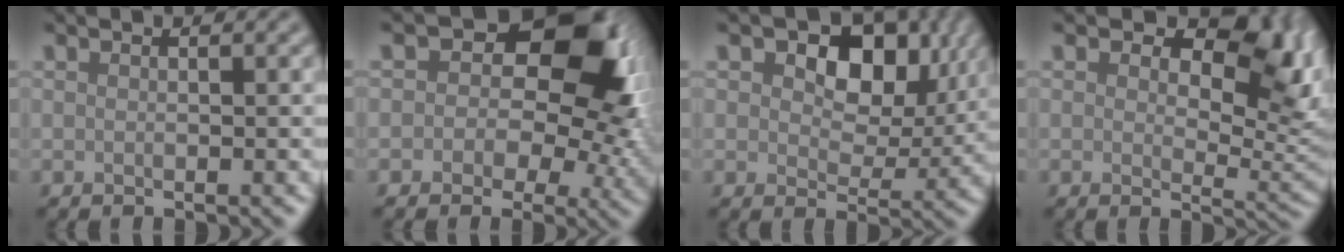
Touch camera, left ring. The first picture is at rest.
{"total": 10.2, "force": [2.5, 6.8, 7.2], "torque": [-0.068, 0.003, 0.026]}
{"total": 8.5, "force": [3.1, 5.4, 5.7], "torque": [-0.090, -0.006, 0.040]}
{"total": 8.8, "force": [3.6, 4.8, 6.4], "torque": [-0.082, -0.008, 0.050]}